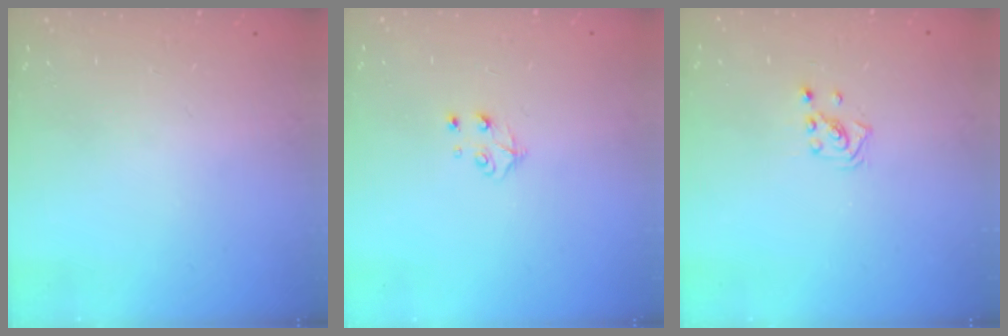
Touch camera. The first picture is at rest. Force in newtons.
{"total": 4.5, "press": 4.5, "slide": 0.4}
{"total": 1.4, "press": 1.4, "slide": 0.1}